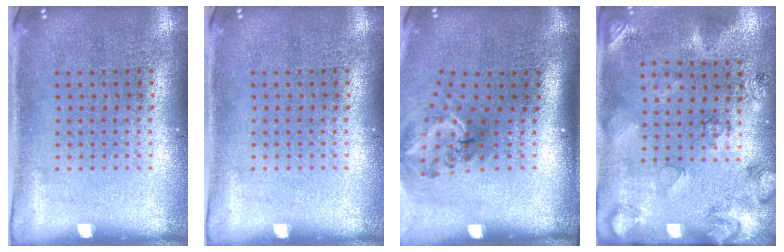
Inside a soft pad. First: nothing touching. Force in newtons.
{"total": 0.0}
{"total": 1.7, "press": 1.2, "slide": 1.3}
{"total": 2.6, "press": 1.7, "slide": 2.0}